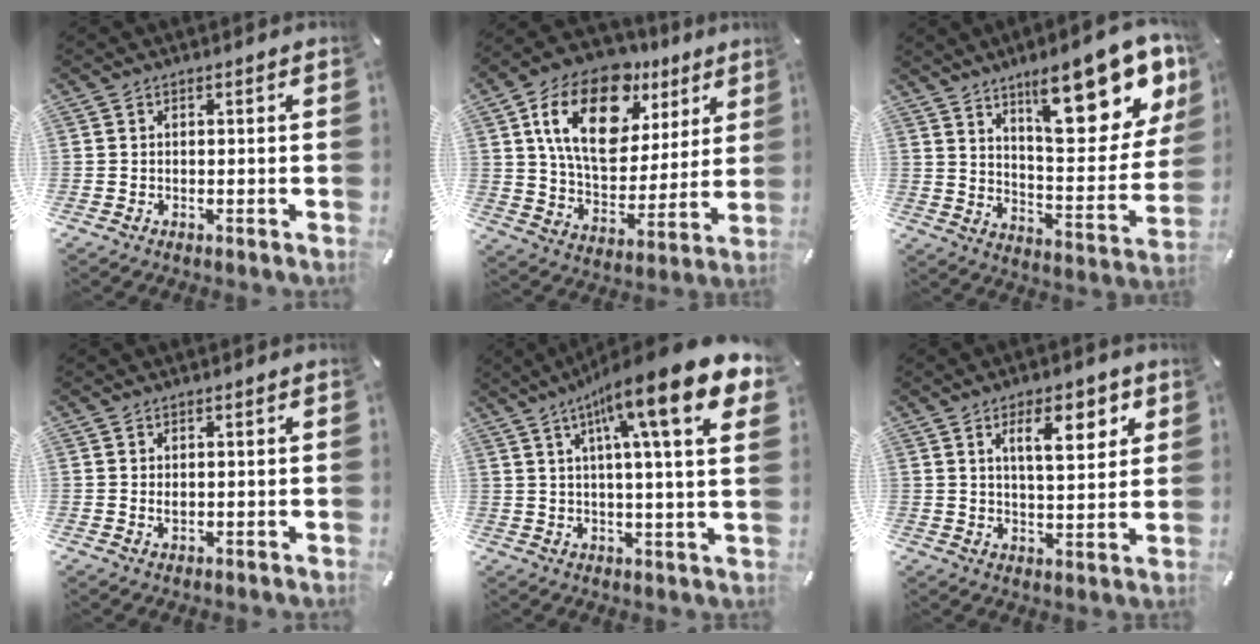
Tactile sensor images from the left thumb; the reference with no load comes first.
{"total": 20.8, "force": [10.4, 12.9, 12.5], "torque": [-0.219, -0.044, 0.184]}
{"total": 23.0, "force": [13.9, 8.4, 16.3], "torque": [-0.215, -0.096, 0.221]}
{"total": 1.2, "force": [0.4, 0.6, 1.0], "torque": [-0.021, 0.001, 0.006]}
{"total": 19.9, "force": [10.0, 2.6, 17.0], "torque": [-0.281, -0.045, 0.143]}
{"total": 10.5, "force": [5.1, 4.2, 8.1], "torque": [-0.122, -0.014, 0.079]}